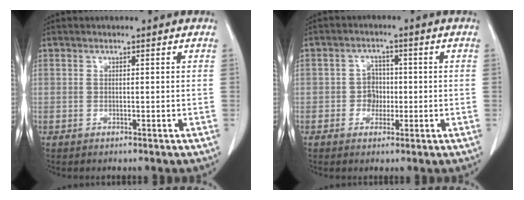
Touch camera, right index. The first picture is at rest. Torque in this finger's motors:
{"motor_torque": [0.28, -0.19, 0.00, 0.02]}